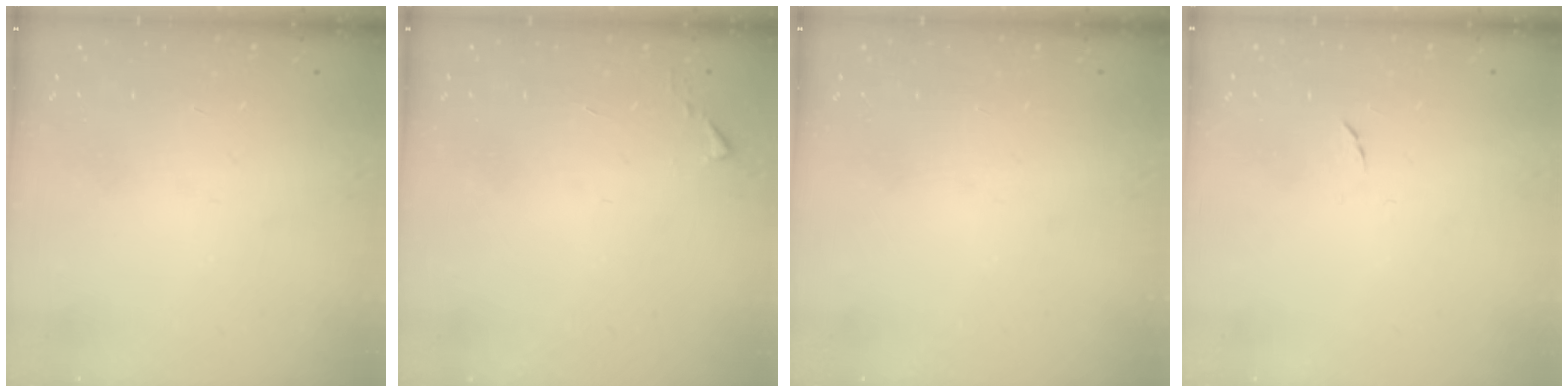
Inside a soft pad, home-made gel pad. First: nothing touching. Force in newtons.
{"total": 1.1, "press": 1.1, "slide": 0.1}
{"total": 0.0}
{"total": 4.5, "press": 4.5, "slide": 0.5}